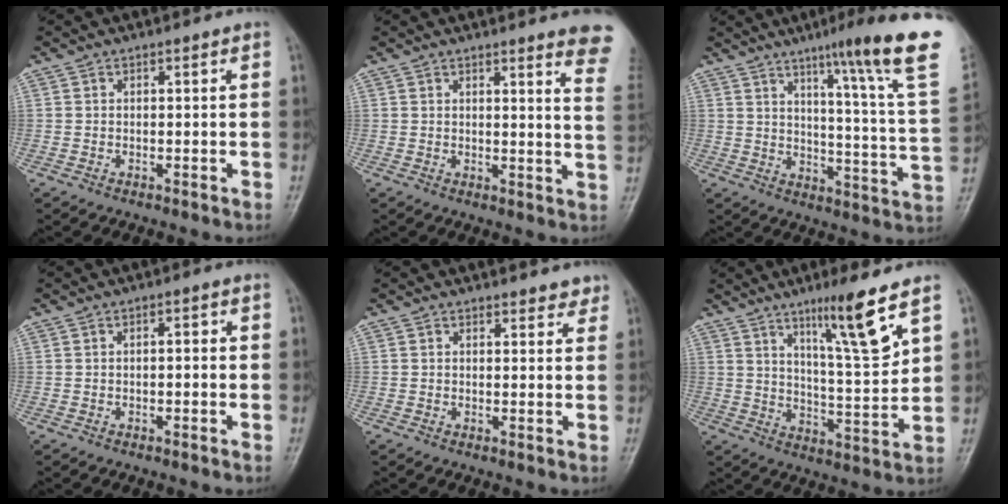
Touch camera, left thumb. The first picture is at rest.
{"total": 9.7, "force": [8.1, 0.5, 5.3], "torque": [-0.037, -0.059, 0.068]}
{"total": 22.1, "force": [13.4, 0.7, 17.6], "torque": [-0.225, -0.074, 0.178]}
{"total": 1.6, "force": [-0.1, 0.7, 1.4], "torque": [-0.017, 0.005, -0.002]}
{"total": 2.8, "force": [2.5, 1.2, 0.6], "torque": [0.015, -0.013, 0.021]}
{"total": 12.2, "force": [7.2, 1.0, 9.8], "torque": [-0.159, -0.049, 0.126]}